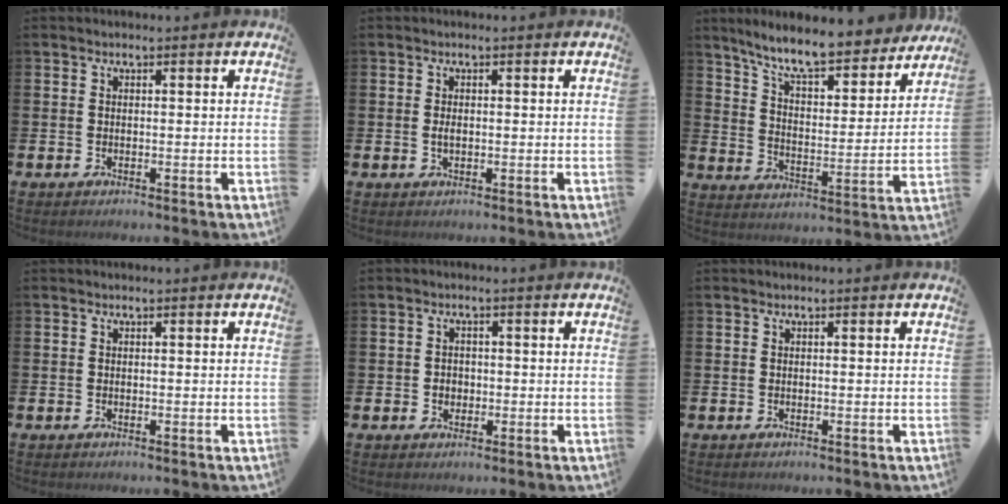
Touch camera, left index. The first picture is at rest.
{"total": 1.2, "force": [-0.1, 0.6, 1.0], "torque": [-0.016, 0.002, -0.003]}
{"total": 9.3, "force": [8.5, 1.3, 3.6], "torque": [-0.096, -0.056, 0.145]}
{"total": 0.0}
{"total": 1.7, "force": [-0.1, 1.6, 0.6], "torque": [0.005, -0.001, -0.010]}
{"total": 0.0}